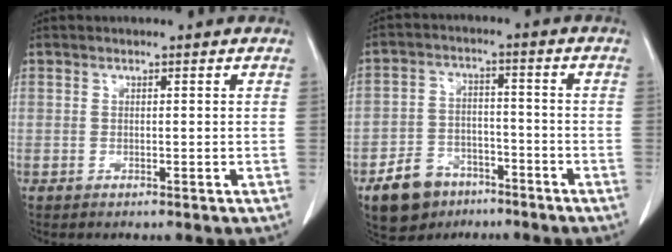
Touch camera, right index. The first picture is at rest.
{"total": 8.3, "force": [-5.4, 5.5, 3.0], "torque": [-0.071, 0.007, -0.085]}